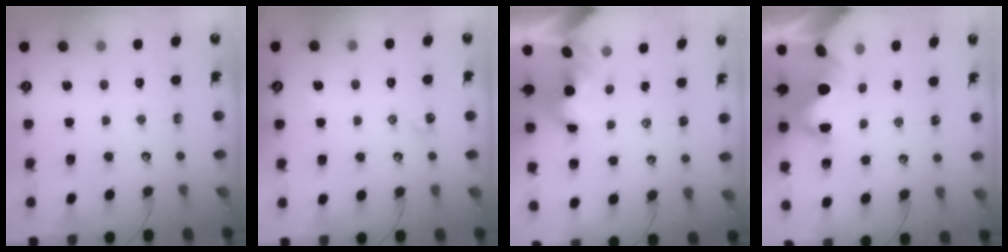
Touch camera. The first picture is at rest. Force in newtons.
{"total": 3.2, "press": 3.1, "slide": 0.5}
{"total": 2.3, "press": 2.3, "slide": 0.2}
{"total": 5.1, "press": 5.1, "slide": 0.5}